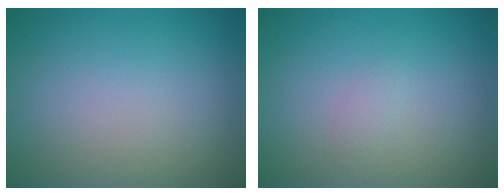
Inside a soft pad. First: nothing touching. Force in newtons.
{"total": 0.6, "press": 0.6, "slide": 0.1}